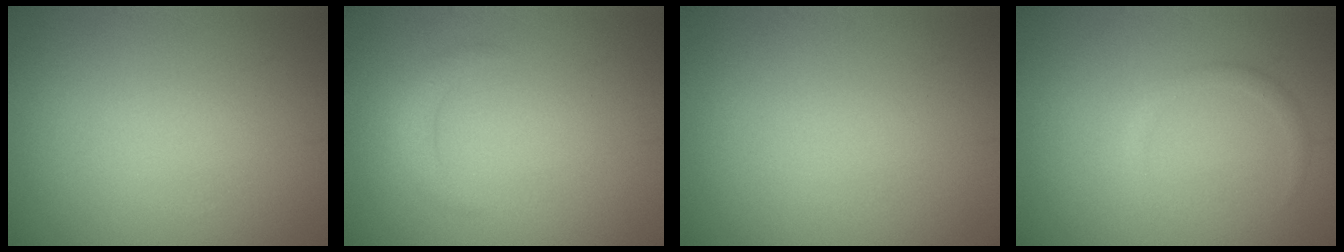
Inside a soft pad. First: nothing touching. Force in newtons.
{"total": 1.4, "press": 1.4, "slide": 0.0}
{"total": 0.0}
{"total": 1.0, "press": 1.0, "slide": 0.0}